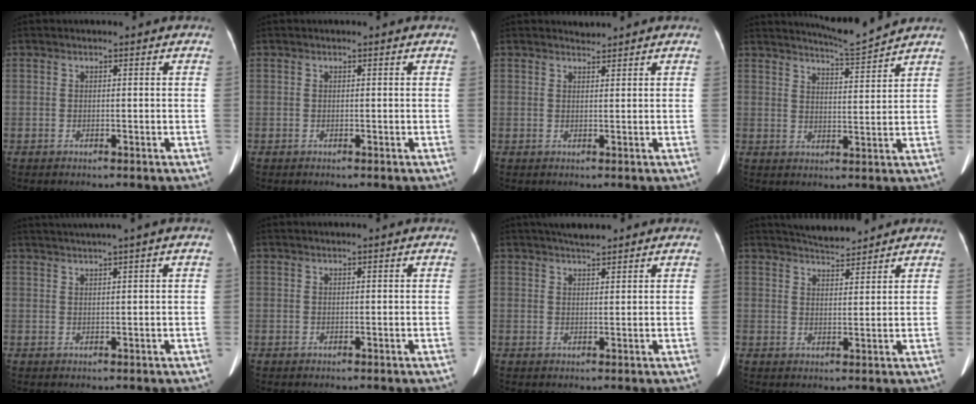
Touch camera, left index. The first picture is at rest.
{"total": 0.0}
{"total": 1.0, "force": [0.9, -0.1, -0.3], "torque": [-0.006, -0.002, 0.017]}
{"total": 5.9, "force": [5.7, -1.6, 0.6], "torque": [-0.025, -0.020, 0.095]}
{"total": 4.2, "force": [3.2, -1.3, 2.5], "torque": [-0.037, 0.018, 0.057]}
{"total": 0.0}
{"total": 3.8, "force": [3.3, 0.8, 1.7], "torque": [-0.025, 0.017, 0.055]}
{"total": 5.2, "force": [5.0, 0.5, 1.2], "torque": [-0.024, 0.012, 0.084]}